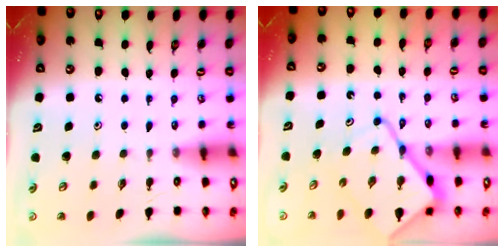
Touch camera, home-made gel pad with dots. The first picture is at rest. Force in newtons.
{"total": 14.1, "press": 14.0, "slide": 1.6}